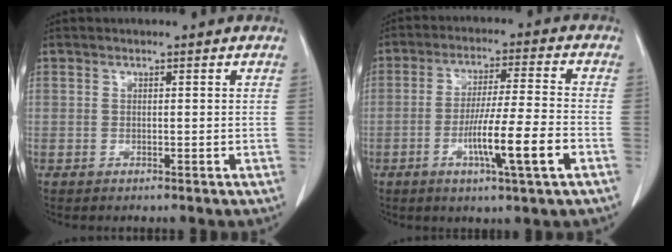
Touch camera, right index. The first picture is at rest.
{"total": 9.6, "force": [-3.6, -0.4, 9.0], "torque": [-0.155, -0.010, -0.063]}